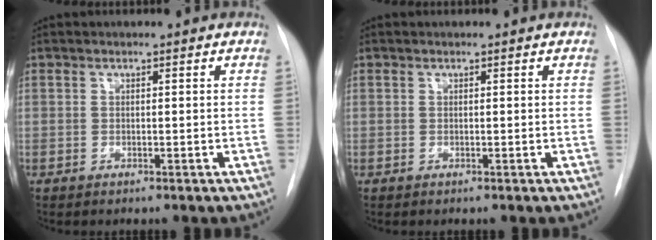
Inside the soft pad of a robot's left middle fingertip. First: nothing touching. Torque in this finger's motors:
{"motor_torque": [-0.14, 0.13, -0.04, -0.01]}